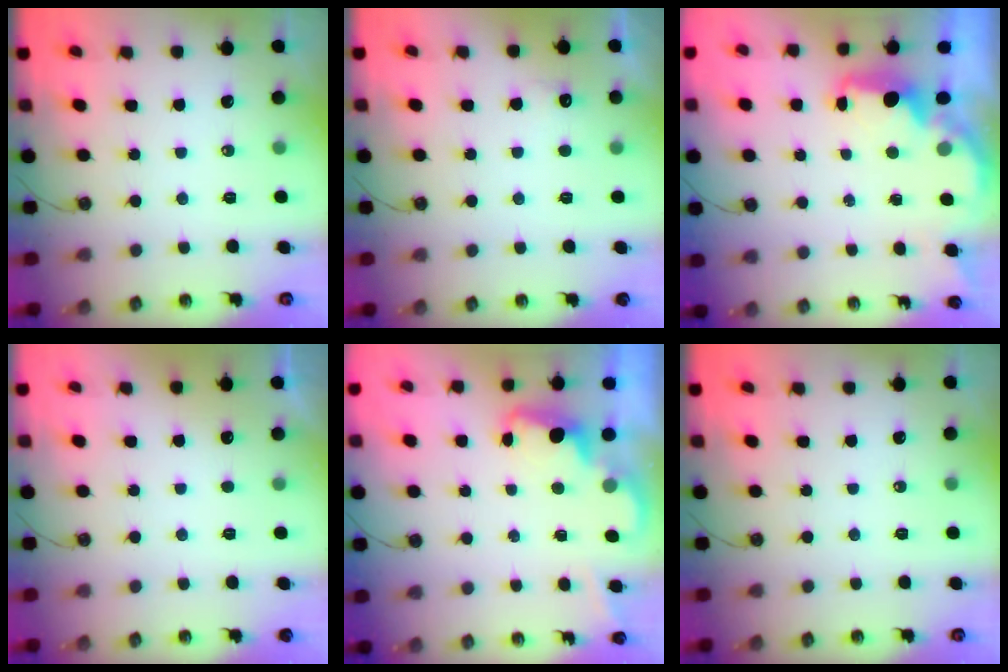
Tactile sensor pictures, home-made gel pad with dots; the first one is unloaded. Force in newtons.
{"total": 5.6, "press": 5.5, "slide": 1.1}
{"total": 2.5, "press": 2.3, "slide": 0.7}
{"total": 0.7, "press": 0.2, "slide": 0.7}
{"total": 2.3, "press": 2.2, "slide": 0.6}
{"total": 0.0}